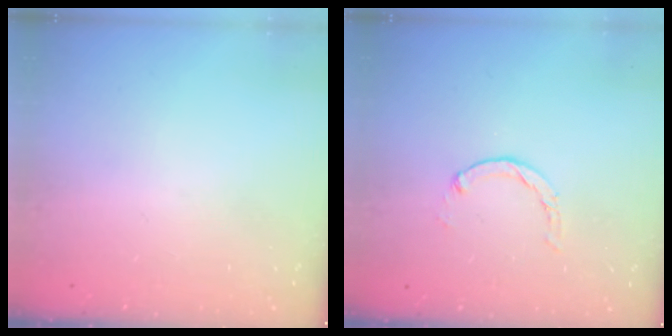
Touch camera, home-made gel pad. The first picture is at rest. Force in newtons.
{"total": 0.7, "press": 0.7, "slide": 0.2}